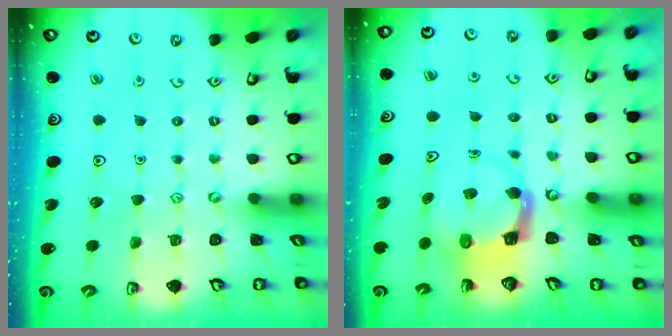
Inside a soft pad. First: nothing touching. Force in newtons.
{"total": 3.7, "press": 3.7, "slide": 0.6}